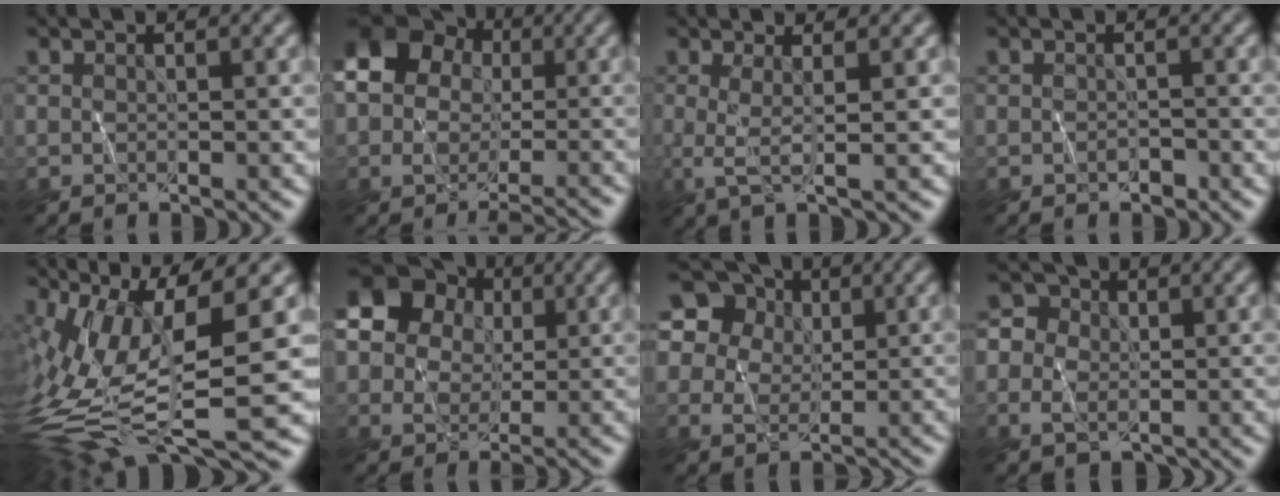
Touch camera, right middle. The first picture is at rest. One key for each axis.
{"total": 10.9, "fx": -1.7, "fy": 9.5, "fz": 5.1, "tx": -0.065, "ty": 0.029, "tz": -0.065}
{"total": 2.5, "fx": 0.3, "fy": 0.5, "fz": 2.4, "tx": -0.046, "ty": -0.003, "tz": 0.003}
{"total": 0.7, "fx": -0.4, "fy": 0.4, "fz": 0.4, "tx": -0.005, "ty": -0.002, "tz": -0.006}
{"total": 13.2, "fx": -2.0, "fy": 4.3, "fz": 12.4, "tx": -0.261, "ty": -0.007, "tz": -0.023}
{"total": 13.5, "fx": 2.4, "fy": 12.0, "fz": 5.8, "tx": -0.126, "ty": 0.056, "tz": 0.018}
{"total": 12.4, "fx": 5.3, "fy": 10.3, "fz": 4.7, "tx": -0.127, "ty": 0.054, "tz": 0.092}
{"total": 5.4, "fx": -1.0, "fy": 4.9, "fz": 2.1, "tx": -0.022, "ty": 0.024, "tz": -0.036}